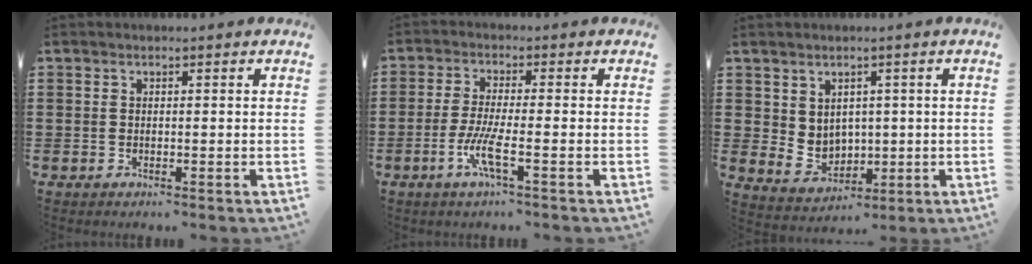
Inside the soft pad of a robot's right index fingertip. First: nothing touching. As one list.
[{"total": 5.5, "force": [-2.2, 0.5, 5.0], "torque": [-0.112, -0.015, -0.047]}, {"total": 4.4, "force": [2.2, 3.7, 1.1], "torque": [-0.030, -0.006, 0.041]}]